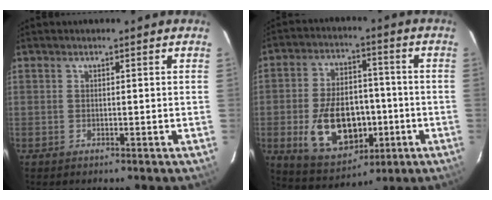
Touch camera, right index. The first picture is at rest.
{"total": 16.0, "force": [-3.8, 10.2, 11.8], "torque": [-0.235, 0.005, -0.039]}